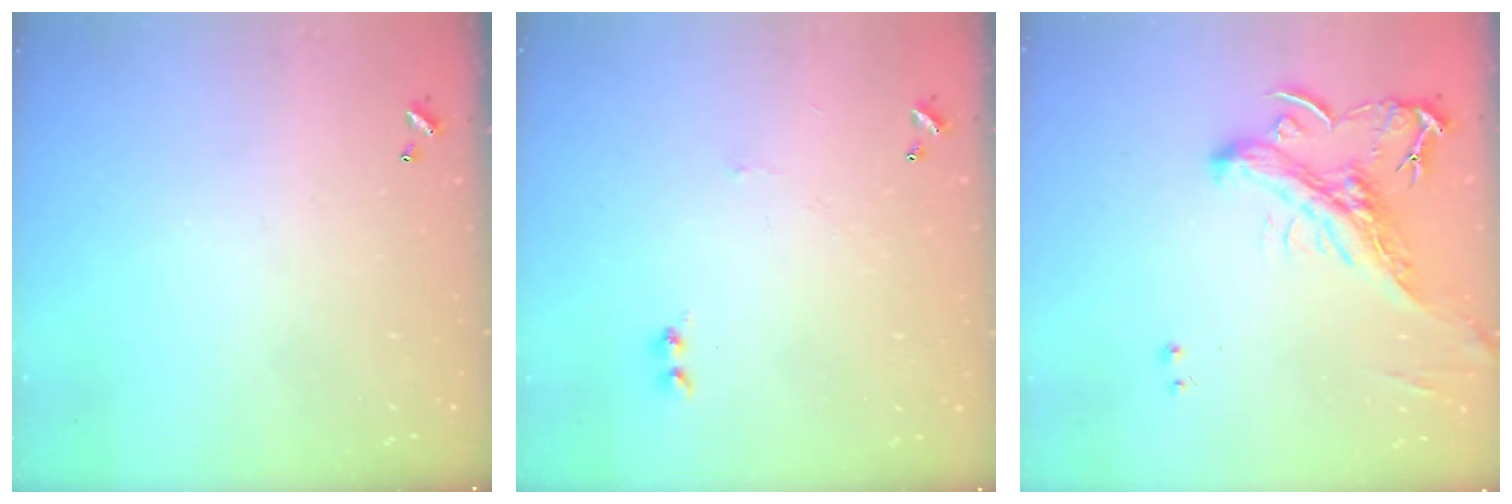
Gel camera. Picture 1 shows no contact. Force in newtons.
{"total": 1.7, "press": 1.6, "slide": 0.6}
{"total": 2.2, "press": 1.4, "slide": 1.7}